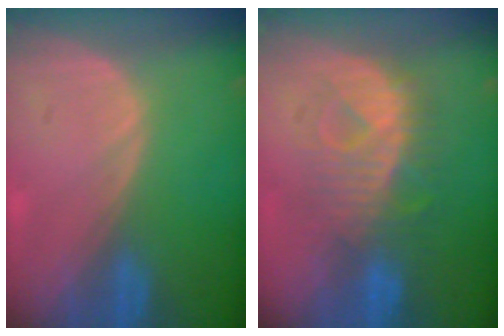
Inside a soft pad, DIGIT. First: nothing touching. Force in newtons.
{"total": 8.2, "press": 8.0, "slide": 1.5}